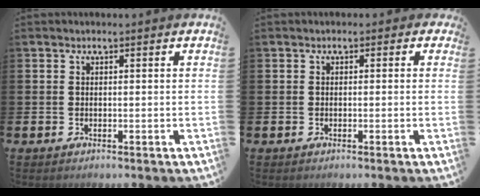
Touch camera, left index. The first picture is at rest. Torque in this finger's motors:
{"motor_torque": [1.13, -1.02, 0.21, 0.03]}